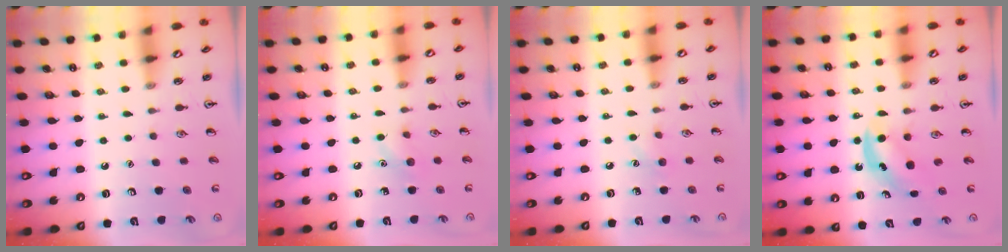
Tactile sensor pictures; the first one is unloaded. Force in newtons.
{"total": 6.9, "press": 6.6, "slide": 1.9}
{"total": 5.0, "press": 4.7, "slide": 1.6}
{"total": 4.8, "press": 4.7, "slide": 0.8}